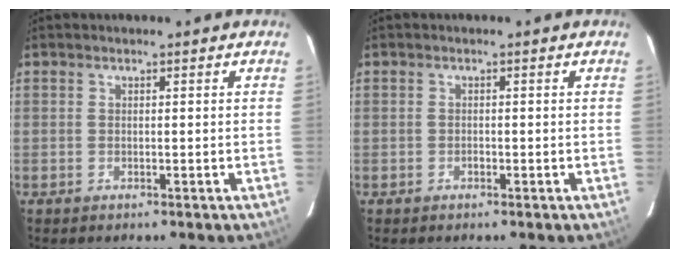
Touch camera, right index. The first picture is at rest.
{"total": 0.6, "force": [-0.4, 0.4, 0.2], "torque": [-0.003, 0.000, -0.006]}